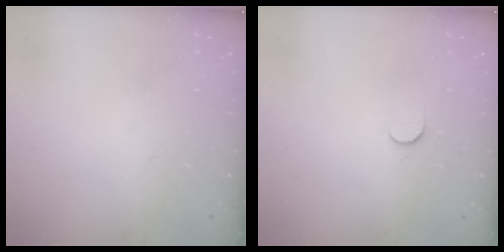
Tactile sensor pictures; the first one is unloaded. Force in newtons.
{"total": 3.4, "press": 3.4, "slide": 0.4}